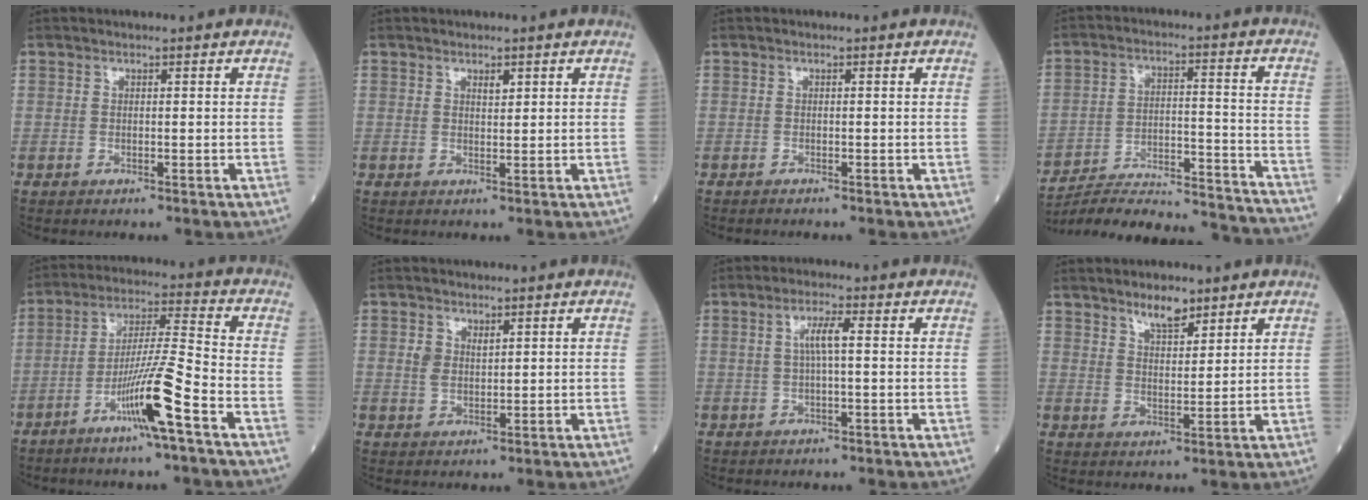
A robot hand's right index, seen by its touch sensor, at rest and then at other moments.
{"total": 1.3, "force": [0.8, 0.5, 0.9], "torque": [-0.014, -0.002, 0.013]}
{"total": 0.6, "force": [-0.6, 0.0, 0.1], "torque": [-0.003, 0.000, -0.012]}
{"total": 26.1, "force": [-24.8, 1.8, 7.9], "torque": [-0.090, -0.011, -0.348]}
{"total": 10.7, "force": [-5.4, -0.8, 9.1], "torque": [-0.171, -0.002, -0.103]}
{"total": 2.5, "force": [1.0, 1.6, 1.7], "torque": [-0.034, 0.004, 0.023]}
{"total": 3.6, "force": [0.5, 0.3, 3.5], "torque": [-0.070, 0.007, 0.009]}
{"total": 4.3, "force": [3.4, 1.3, 2.3], "torque": [-0.041, -0.003, 0.060]}